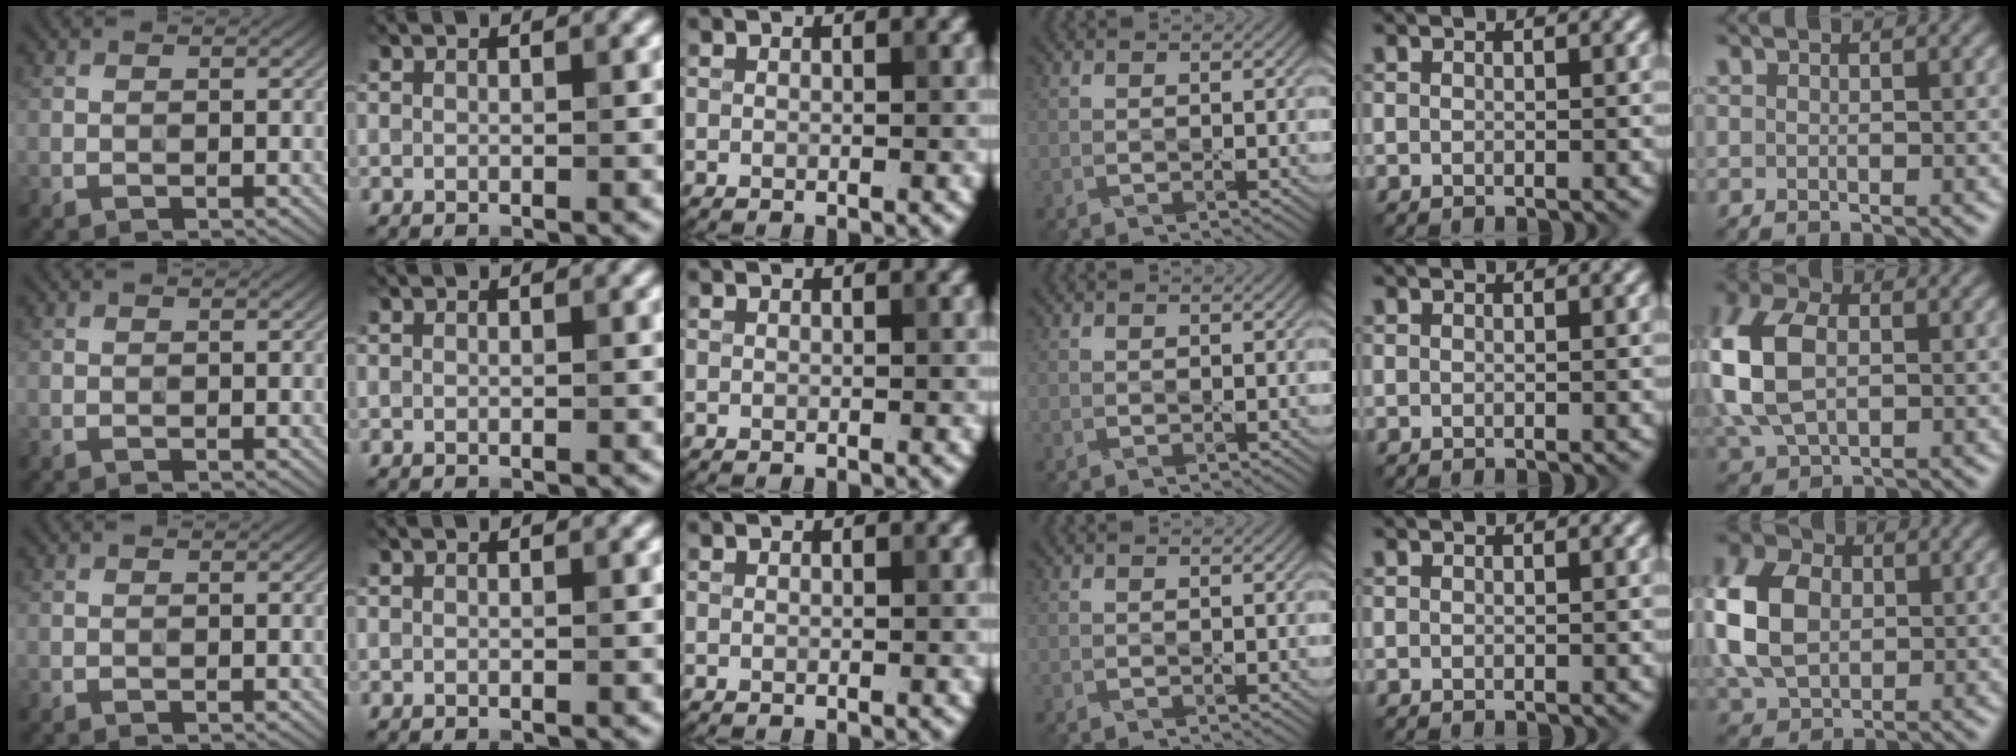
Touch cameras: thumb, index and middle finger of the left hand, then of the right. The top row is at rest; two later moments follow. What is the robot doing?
{"motion": "press", "object": "button"}